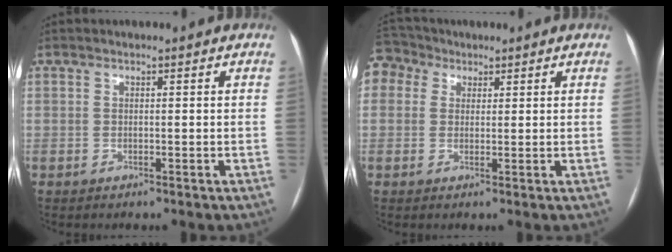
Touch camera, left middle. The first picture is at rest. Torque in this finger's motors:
{"motor_torque": [1.82, -0.32, 1.05, 0.21]}